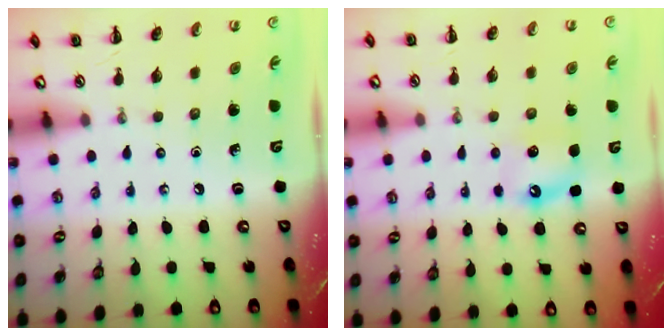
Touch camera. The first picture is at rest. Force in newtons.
{"total": 4.9, "press": 4.6, "slide": 1.6}